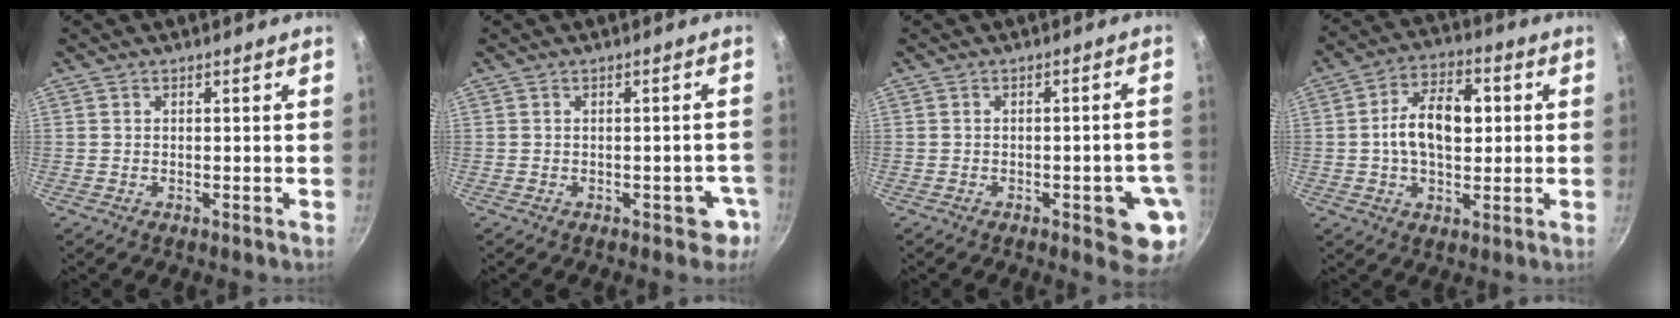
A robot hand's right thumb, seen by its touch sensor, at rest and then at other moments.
{"total": 3.7, "force": [-1.7, 2.2, 2.5], "torque": [-0.001, 0.021, -0.012]}
{"total": 7.5, "force": [-2.4, 2.7, 6.5], "torque": [-0.057, 0.009, -0.025]}
{"total": 12.3, "force": [0.9, 7.5, 9.6], "torque": [-0.136, 0.018, 0.003]}